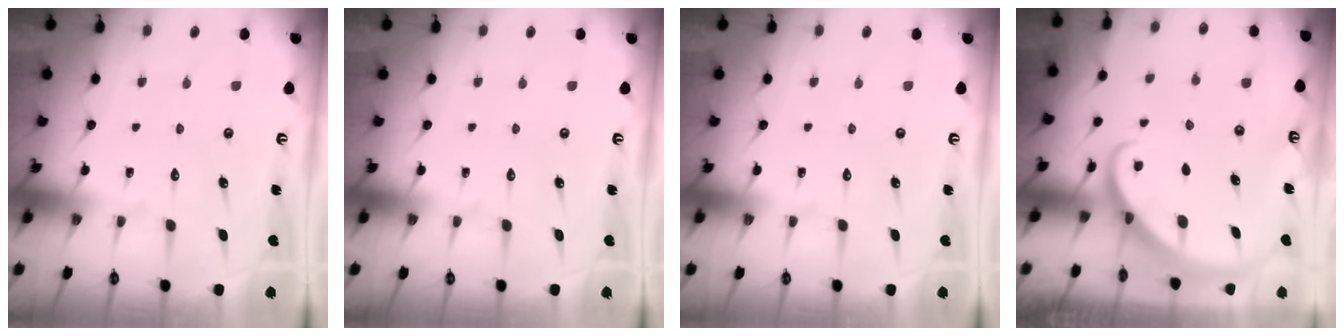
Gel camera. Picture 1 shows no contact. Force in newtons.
{"total": 0.0}
{"total": 0.0}
{"total": 2.9, "press": 2.9, "slide": 0.2}